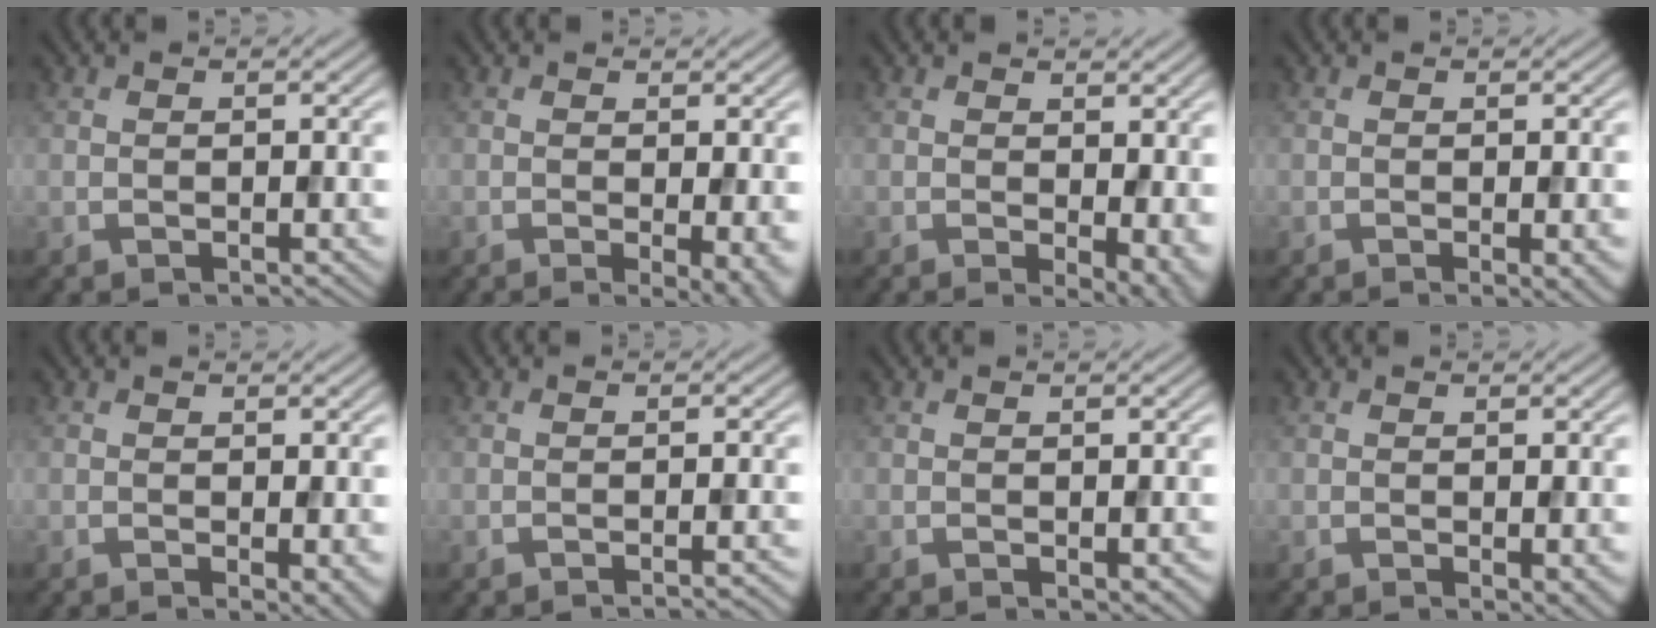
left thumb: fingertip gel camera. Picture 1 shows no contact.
{"total": 3.7, "force": [-0.5, 0.8, 3.6], "torque": [-0.051, -0.011, -0.006]}
{"total": 4.7, "force": [0.2, 2.1, 4.2], "torque": [-0.058, -0.011, 0.009]}
{"total": 2.2, "force": [-0.5, 0.4, 2.1], "torque": [-0.029, -0.003, -0.010]}
{"total": 2.1, "force": [-0.3, 0.5, 2.1], "torque": [-0.028, -0.008, -0.004]}
{"total": 1.6, "force": [-0.9, 0.3, 1.3], "torque": [-0.006, 0.001, -0.021]}
{"total": 1.1, "force": [-0.3, 0.5, 0.9], "torque": [-0.014, -0.007, -0.002]}
{"total": 1.8, "force": [-0.3, 0.6, 1.7], "torque": [-0.023, -0.009, -0.003]}